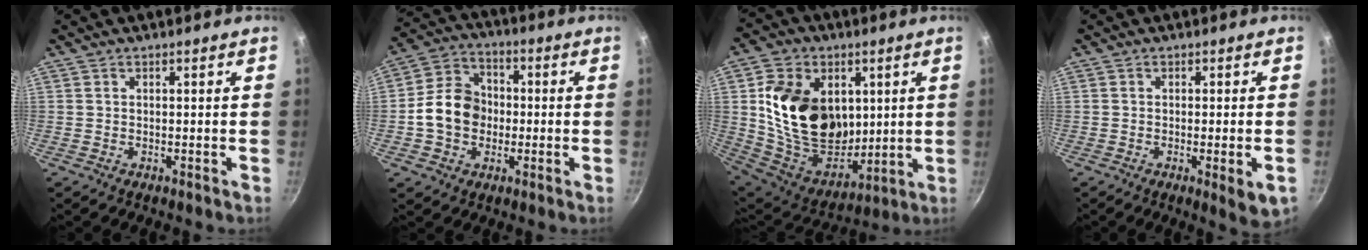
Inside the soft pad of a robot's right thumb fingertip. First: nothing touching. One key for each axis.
{"total": 11.4, "fx": -1.1, "fy": 9.4, "fz": 6.4, "tx": -0.083, "ty": 0.025, "tz": -0.035}
{"total": 22.7, "fx": 4.7, "fy": 16.6, "fz": 14.8, "tx": -0.222, "ty": -0.030, "tz": 0.098}
{"total": 4.9, "fx": -1.4, "fy": 0.7, "fz": 4.7, "tx": -0.072, "ty": -0.009, "tz": -0.018}